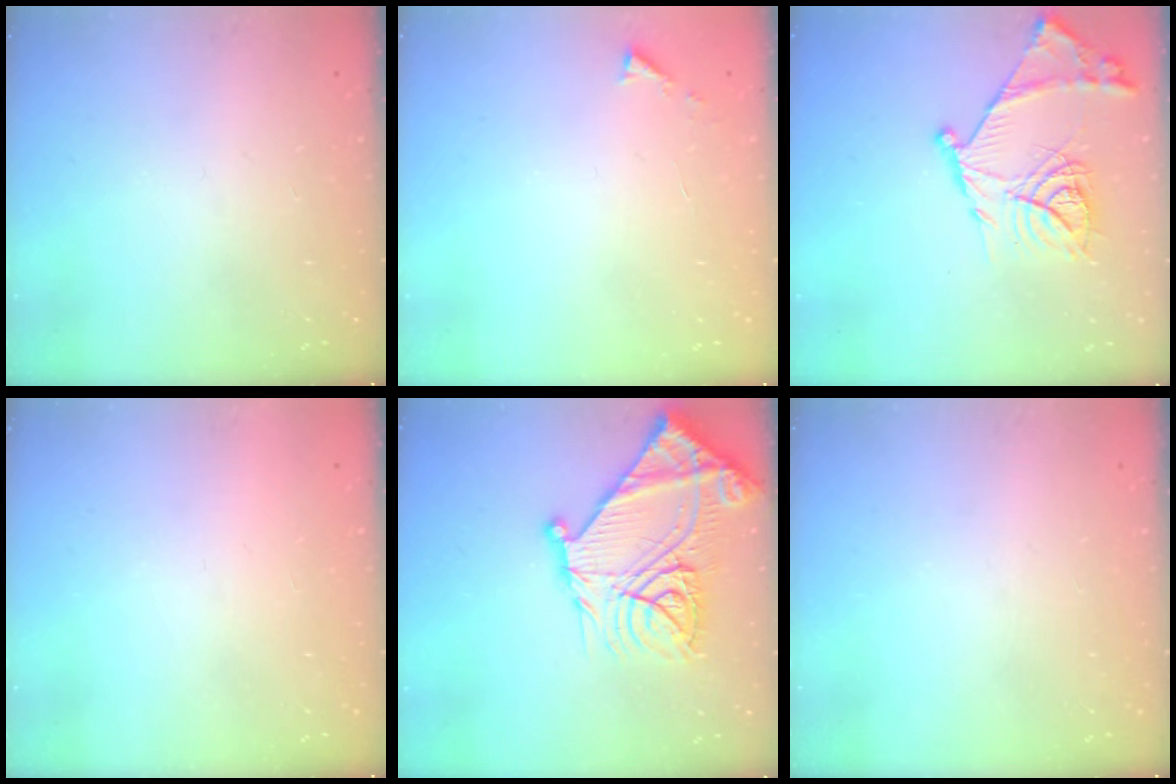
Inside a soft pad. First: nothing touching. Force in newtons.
{"total": 3.1, "press": 3.1, "slide": 0.4}
{"total": 18.1, "press": 18.0, "slide": 1.7}
{"total": 1.5, "press": 1.5, "slide": 0.1}
{"total": 28.1, "press": 27.9, "slide": 3.3}
{"total": 0.0}